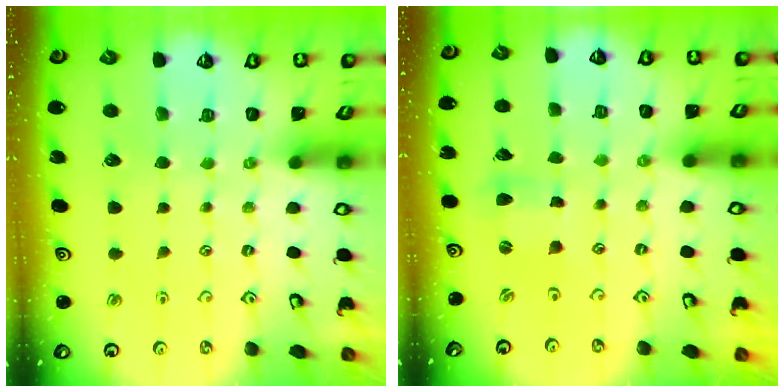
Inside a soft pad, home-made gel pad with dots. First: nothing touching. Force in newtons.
{"total": 2.3, "press": 2.3, "slide": 0.3}